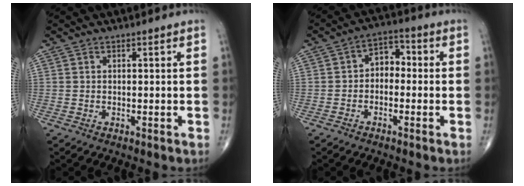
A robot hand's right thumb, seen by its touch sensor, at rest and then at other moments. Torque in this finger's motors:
{"motor_torque": [-0.05, 0.14, 0.43, 0.00, 0.08]}